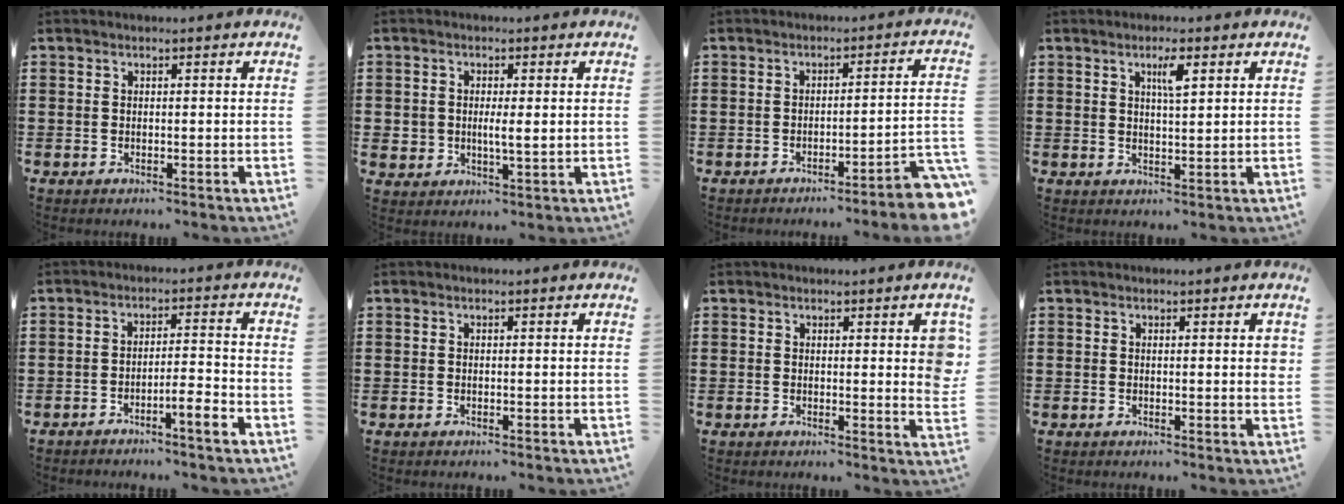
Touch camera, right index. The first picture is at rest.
{"total": 2.6, "force": [0.0, 1.8, 1.9], "torque": [-0.041, 0.007, 0.000]}
{"total": 4.0, "force": [-3.3, -0.3, 2.2], "torque": [-0.040, -0.017, -0.067]}
{"total": 3.3, "force": [1.5, 0.7, 2.9], "torque": [-0.053, 0.003, 0.022]}
{"total": 4.1, "force": [-2.9, 0.1, 3.0], "torque": [-0.052, -0.001, -0.052]}
{"total": 0.0}
{"total": 3.4, "force": [1.1, 0.8, 3.1], "torque": [-0.044, -0.003, 0.016]}
{"total": 1.2, "force": [0.3, 0.2, 1.2], "torque": [-0.016, 0.000, 0.003]}